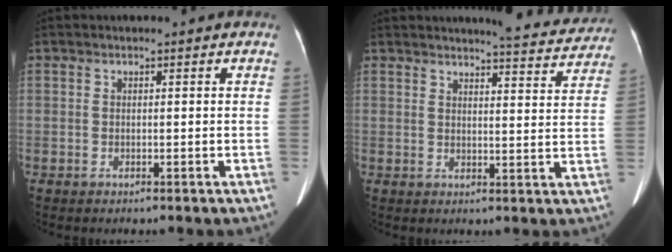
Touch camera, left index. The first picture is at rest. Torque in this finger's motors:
{"motor_torque": [0.91, -1.23, 0.05, 0.05]}